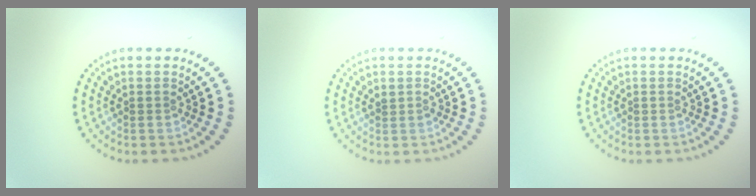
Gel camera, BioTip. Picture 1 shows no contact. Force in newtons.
{"total": 0.6, "press": 0.6, "slide": 0.2}
{"total": 0.0}